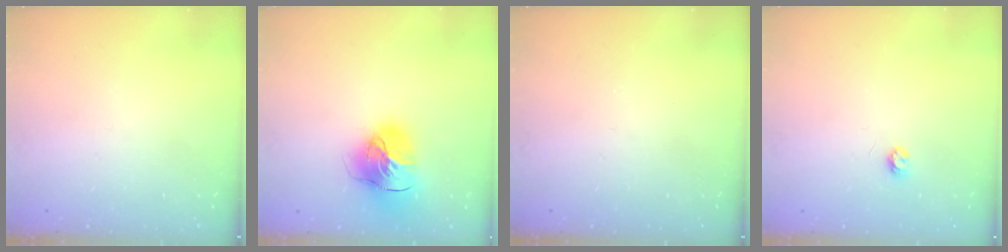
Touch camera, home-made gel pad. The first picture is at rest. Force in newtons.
{"total": 18.0, "press": 17.9, "slide": 2.5}
{"total": 0.0}
{"total": 3.2, "press": 3.2, "slide": 0.3}